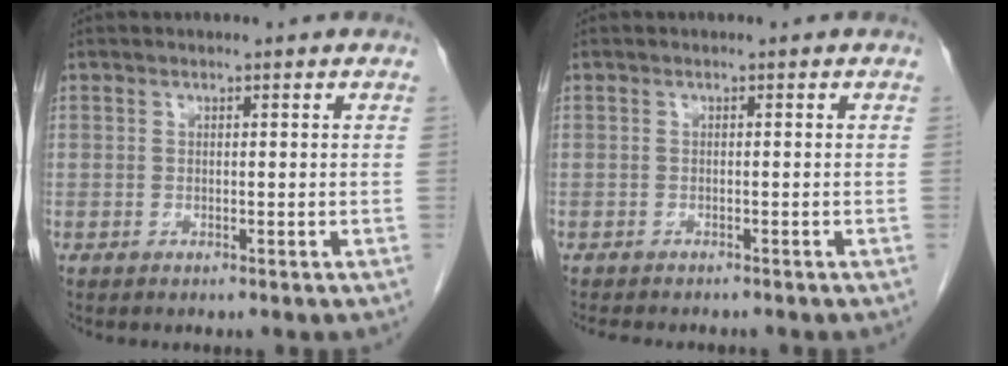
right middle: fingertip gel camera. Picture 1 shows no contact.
{"total": 5.0, "force": [-4.4, 1.3, 2.1], "torque": [-0.028, -0.007, -0.057]}